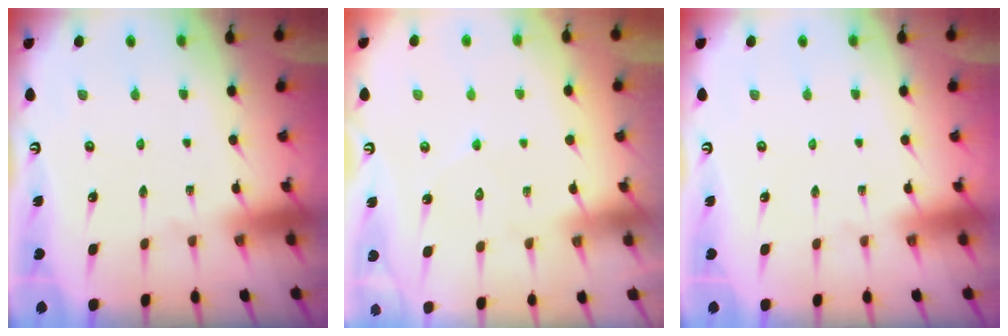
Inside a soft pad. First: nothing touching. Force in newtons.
{"total": 4.7, "press": 4.7, "slide": 0.5}
{"total": 0.0}